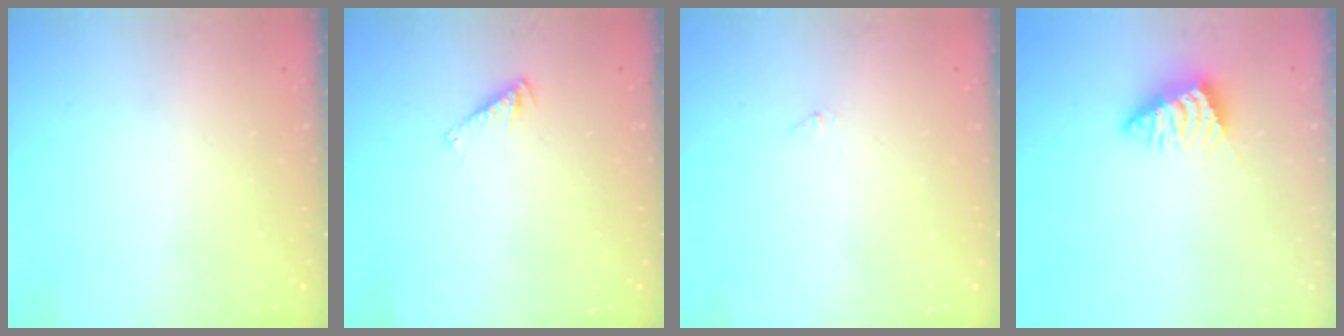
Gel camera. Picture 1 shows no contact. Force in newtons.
{"total": 2.5, "press": 2.5, "slide": 0.0}
{"total": 0.0}
{"total": 3.0, "press": 3.0, "slide": 0.6}